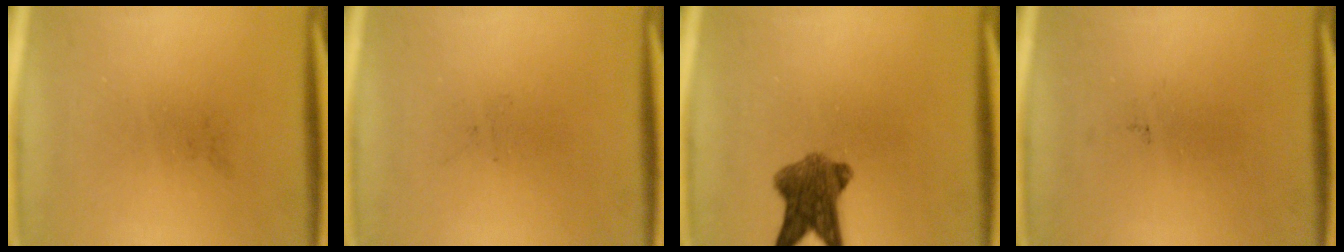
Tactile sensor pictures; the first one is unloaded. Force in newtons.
{"total": 0.0}
{"total": 7.3}
{"total": 0.0}